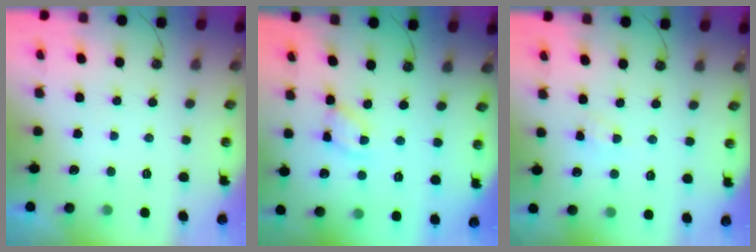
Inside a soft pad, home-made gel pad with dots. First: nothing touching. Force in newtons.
{"total": 6.8, "press": 6.8, "slide": 0.3}
{"total": 4.2, "press": 4.1, "slide": 0.6}